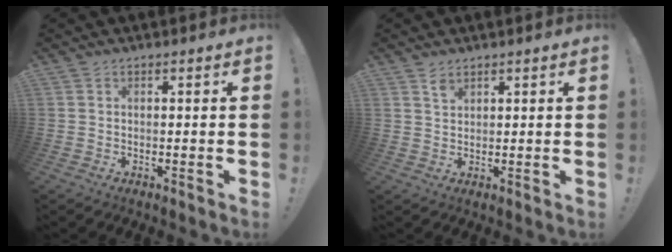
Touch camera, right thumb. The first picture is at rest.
{"total": 2.4, "force": [1.8, 1.3, 0.9], "torque": [0.003, -0.017, 0.030]}